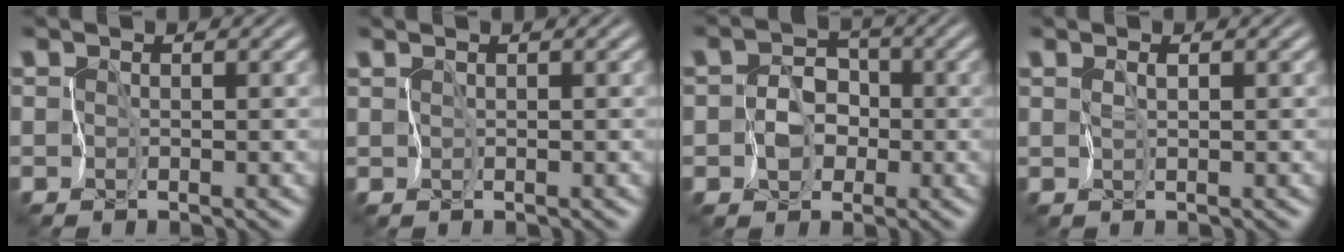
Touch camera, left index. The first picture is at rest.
{"total": 0.9, "force": [0.7, 0.0, 0.5], "torque": [-0.014, 0.002, 0.014]}
{"total": 3.0, "force": [-1.3, 2.5, 1.1], "torque": [-0.002, 0.001, -0.029]}
{"total": 0.6, "force": [0.5, -0.1, 0.3], "torque": [-0.009, -0.005, 0.013]}